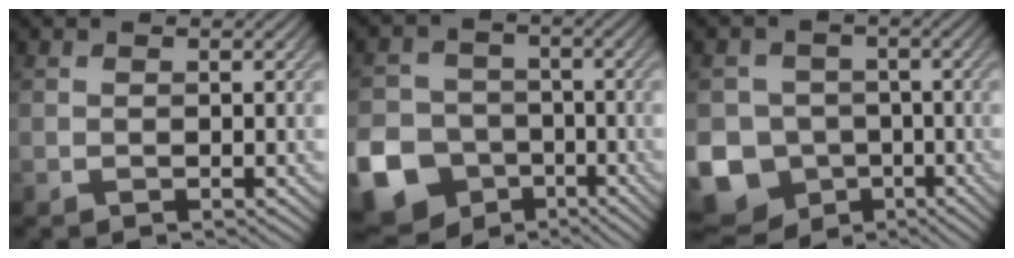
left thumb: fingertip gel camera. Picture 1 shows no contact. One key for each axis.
{"total": 15.0, "fx": -7.2, "fy": 12.3, "fz": 4.7, "tx": -0.145, "ty": -0.060, "tz": -0.134}
{"total": 12.0, "fx": -4.9, "fy": 10.3, "fz": 3.5, "tx": -0.112, "ty": -0.044, "tz": -0.103}